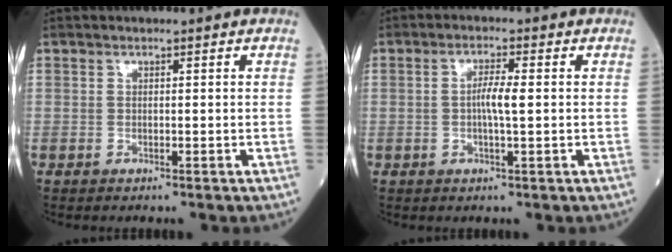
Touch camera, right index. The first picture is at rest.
{"total": 3.4, "force": [0.0, 0.2, 3.4], "torque": [-0.065, 0.000, -0.002]}